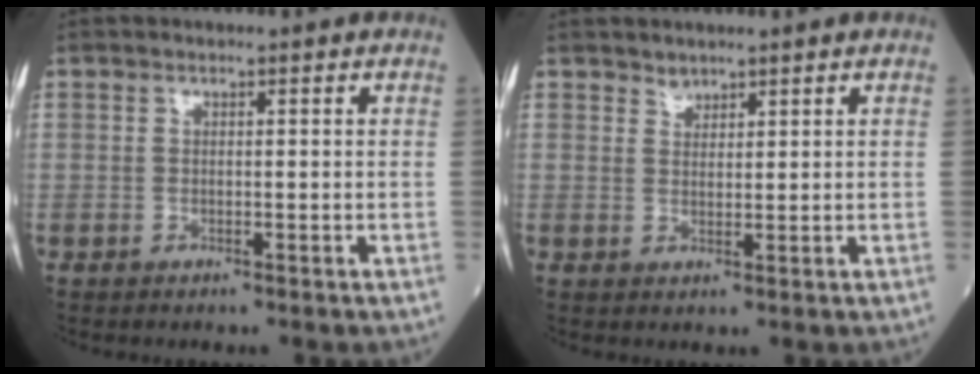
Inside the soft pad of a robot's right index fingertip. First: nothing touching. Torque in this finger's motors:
{"motor_torque": [0.00, 0.00, 0.00, -0.01]}